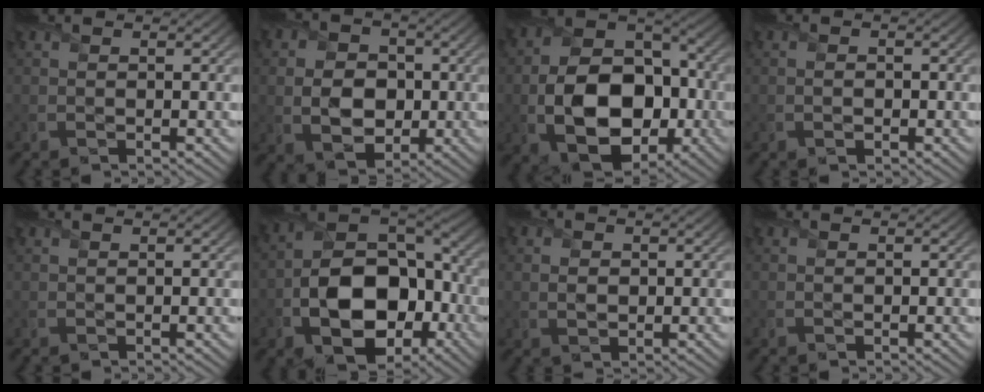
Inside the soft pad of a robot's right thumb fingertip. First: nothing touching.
{"total": 7.8, "force": [-0.6, 6.1, 4.8], "torque": [-0.113, -0.010, -0.017]}
{"total": 14.5, "force": [-3.3, 10.0, 10.0], "torque": [-0.191, -0.033, -0.054]}
{"total": 1.7, "force": [-0.4, 1.2, 1.1], "torque": [-0.002, 0.002, -0.009]}
{"total": 0.0}
{"total": 14.9, "force": [-4.3, 9.4, 10.7], "torque": [-0.206, -0.034, -0.073]}
{"total": 2.7, "force": [0.3, 2.0, 1.8], "torque": [-0.038, 0.001, 0.004]}
{"total": 0.0}